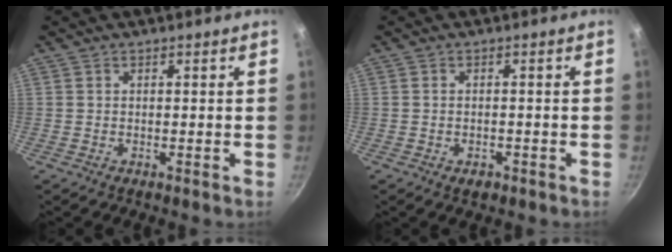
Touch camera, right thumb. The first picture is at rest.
{"total": 2.0, "force": [-1.1, 1.2, 1.1], "torque": [-0.018, 0.005, -0.012]}